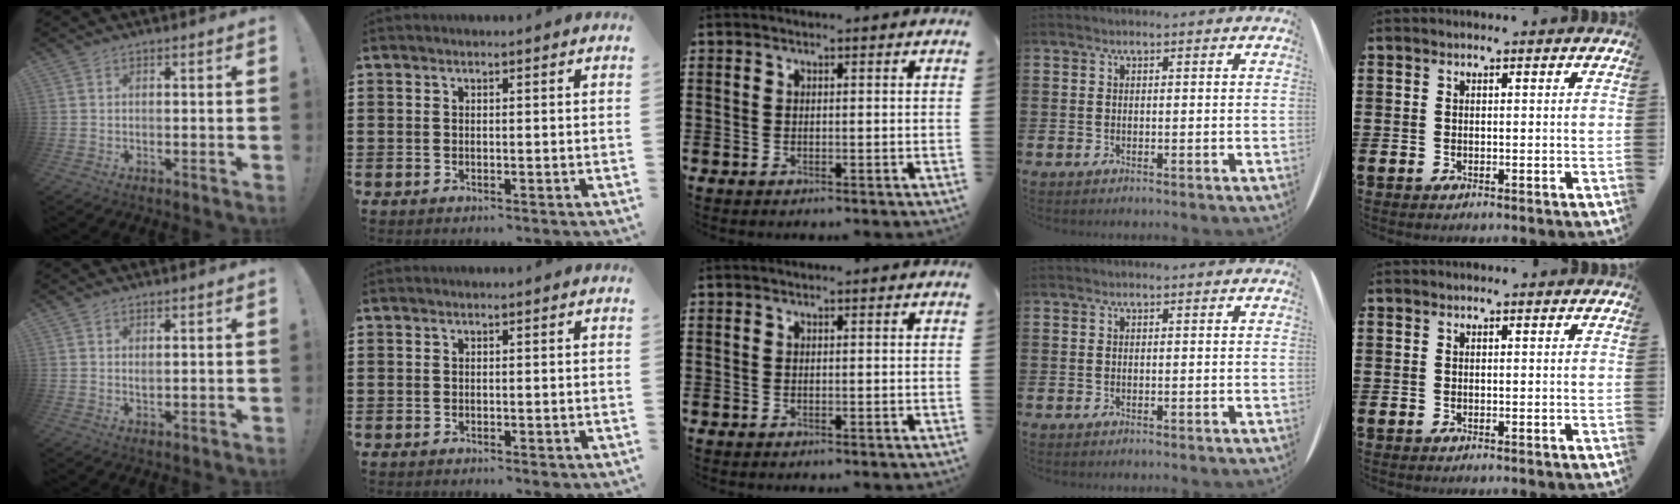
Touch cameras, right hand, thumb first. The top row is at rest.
{"thumb": {"total": 0.9, "force": [0.8, 0.2, 0.5], "torque": [-0.003, -0.004, 0.013]}, "index": {"total": 0.6, "force": [-0.5, 0.2, 0.2], "torque": [-0.005, -0.002, -0.010]}}